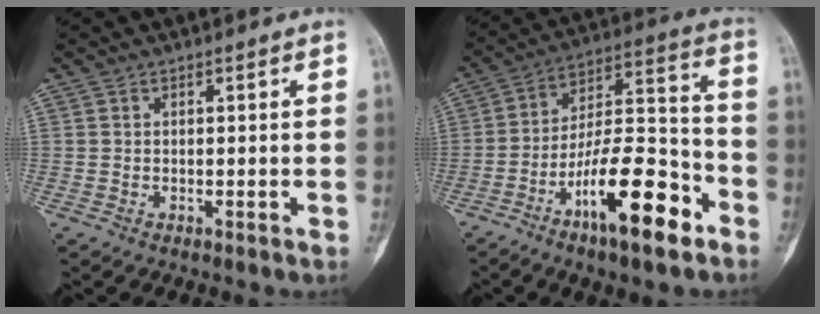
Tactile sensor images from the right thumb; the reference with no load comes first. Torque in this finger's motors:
{"motor_torque": [0.02, 0.25, 1.58, -1.07, 0.13]}